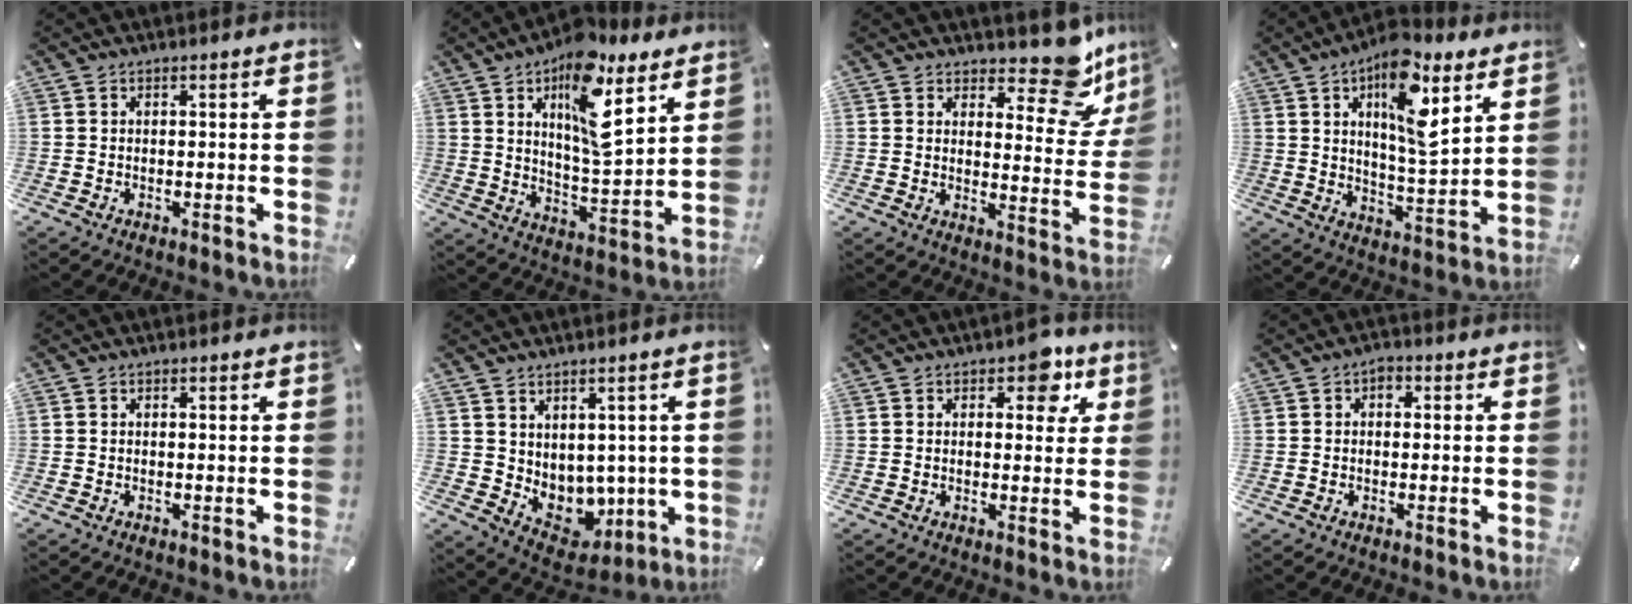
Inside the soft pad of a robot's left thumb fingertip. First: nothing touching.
{"total": 16.4, "force": [9.3, 6.5, 11.8], "torque": [-0.190, -0.044, 0.155]}
{"total": 12.3, "force": [9.1, 5.3, 6.4], "torque": [-0.065, -0.079, 0.155]}
{"total": 14.3, "force": [7.6, 5.4, 10.8], "torque": [-0.174, -0.034, 0.127]}
{"total": 0.0}
{"total": 7.1, "force": [2.8, 6.4, 1.4], "torque": [-0.022, -0.045, 0.065]}
{"total": 6.5, "force": [3.4, 3.9, 4.0], "torque": [-0.034, -0.009, 0.049]}
{"total": 2.1, "force": [0.1, 1.6, 1.2], "torque": [-0.025, 0.009, 0.000]}